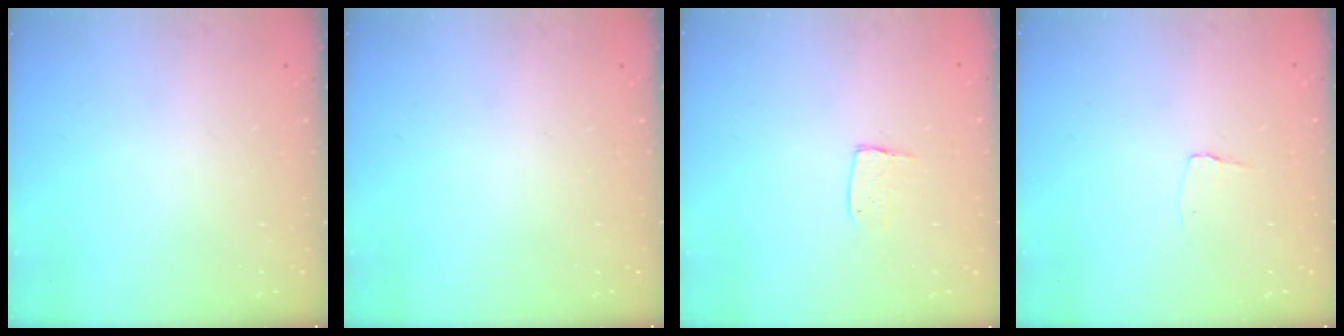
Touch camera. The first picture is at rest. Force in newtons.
{"total": 0.0}
{"total": 5.2, "press": 5.2, "slide": 0.4}
{"total": 2.9, "press": 2.9, "slide": 0.3}